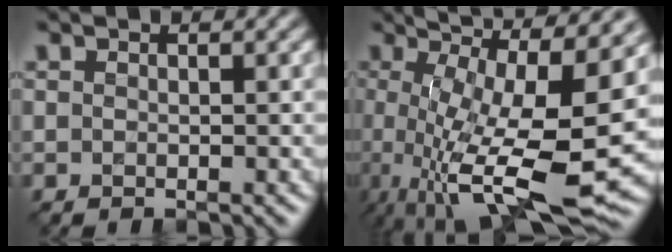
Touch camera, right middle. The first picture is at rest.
{"total": 16.6, "force": [-0.7, 5.3, 15.7], "torque": [-0.241, -0.008, 0.011]}